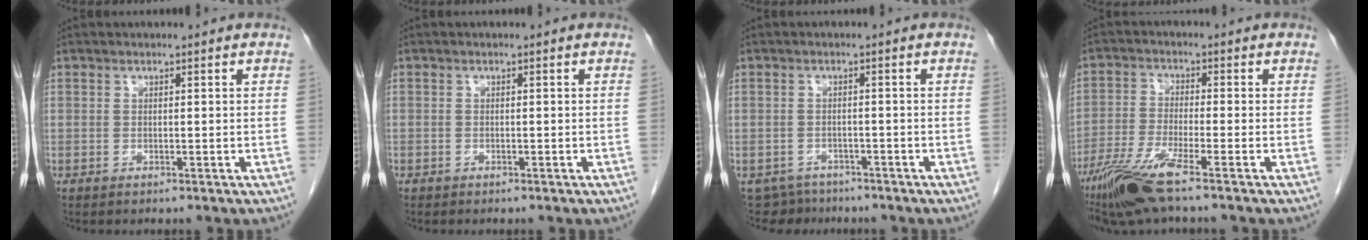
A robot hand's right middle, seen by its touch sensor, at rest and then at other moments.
{"total": 0.0}
{"total": 4.2, "force": [-3.6, 2.1, -0.8], "torque": [0.017, 0.005, -0.058]}
{"total": 8.3, "force": [-5.6, -0.2, 6.1], "torque": [-0.127, -0.025, -0.110]}